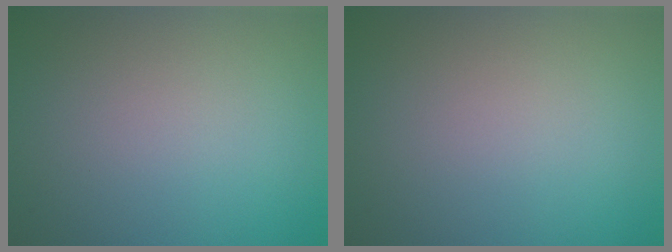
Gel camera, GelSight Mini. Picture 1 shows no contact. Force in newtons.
{"total": 0.0}